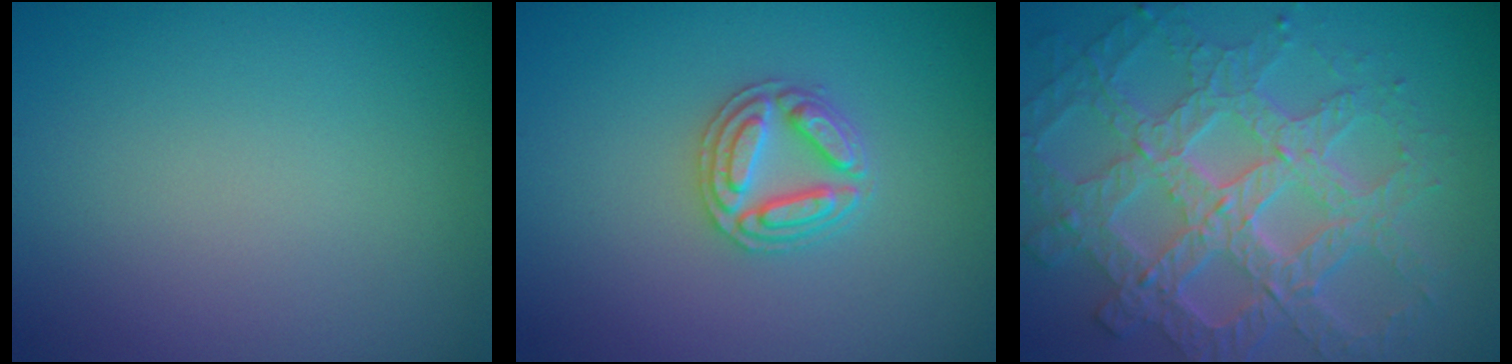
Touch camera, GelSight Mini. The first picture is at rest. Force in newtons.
{"total": 2.9, "press": 2.9, "slide": 0.5}
{"total": 7.2, "press": 6.1, "slide": 3.8}